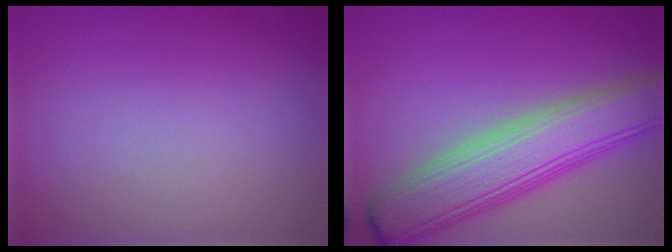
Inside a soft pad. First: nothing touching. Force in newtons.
{"total": 8.7, "press": 8.7, "slide": 0.4}